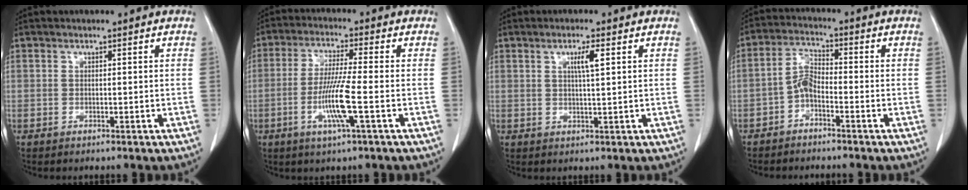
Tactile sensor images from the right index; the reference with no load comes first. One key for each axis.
{"total": 8.2, "fx": -2.3, "fy": -0.5, "fz": 7.8, "tx": -0.154, "ty": -0.012, "tz": -0.048}
{"total": 3.1, "fx": 1.1, "fy": 0.0, "fz": 2.9, "tx": -0.050, "ty": -0.001, "tz": 0.018}
{"total": 3.9, "fx": -2.0, "fy": 1.6, "fz": 3.0, "tx": -0.063, "ty": 0.009, "tz": -0.045}